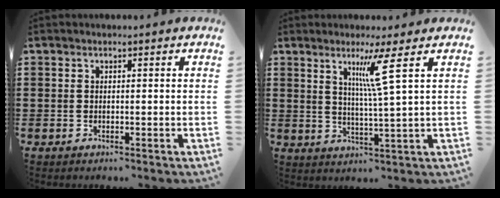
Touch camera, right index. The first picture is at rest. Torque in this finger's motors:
{"motor_torque": [0.11, 0.00, 0.19, 0.10]}